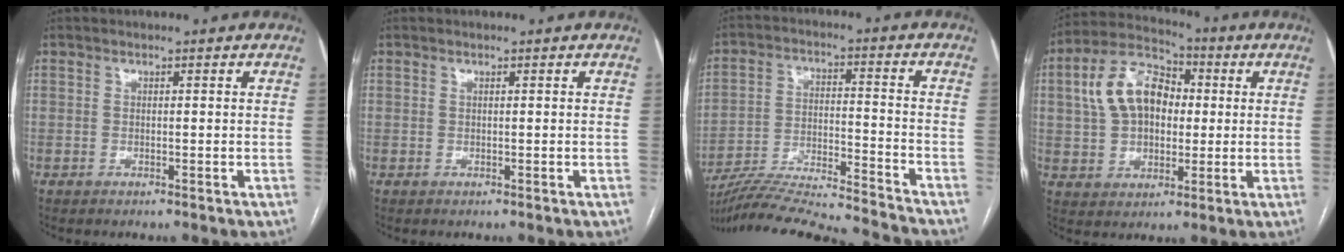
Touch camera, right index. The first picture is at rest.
{"total": 0.0}
{"total": 20.9, "force": [-19.8, -0.1, 6.7], "torque": [-0.136, -0.016, -0.310]}
{"total": 12.0, "force": [1.9, 8.0, 8.7], "torque": [-0.187, 0.037, 0.033]}